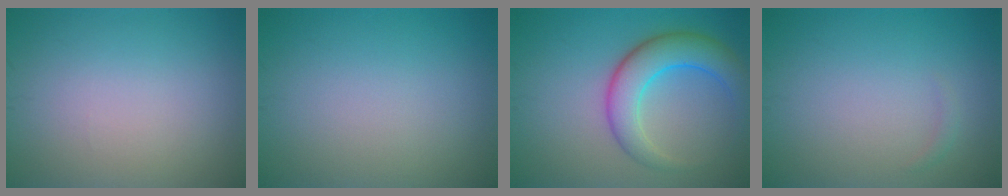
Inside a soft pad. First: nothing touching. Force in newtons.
{"total": 0.0}
{"total": 5.9, "press": 5.9, "slide": 0.2}
{"total": 0.5, "press": 0.5, "slide": 0.0}